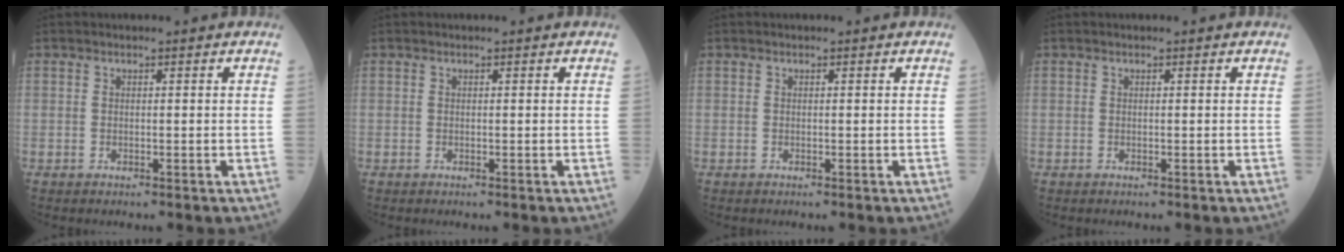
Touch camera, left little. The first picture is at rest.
{"total": 0.0}
{"total": 0.0}
{"total": 0.0}